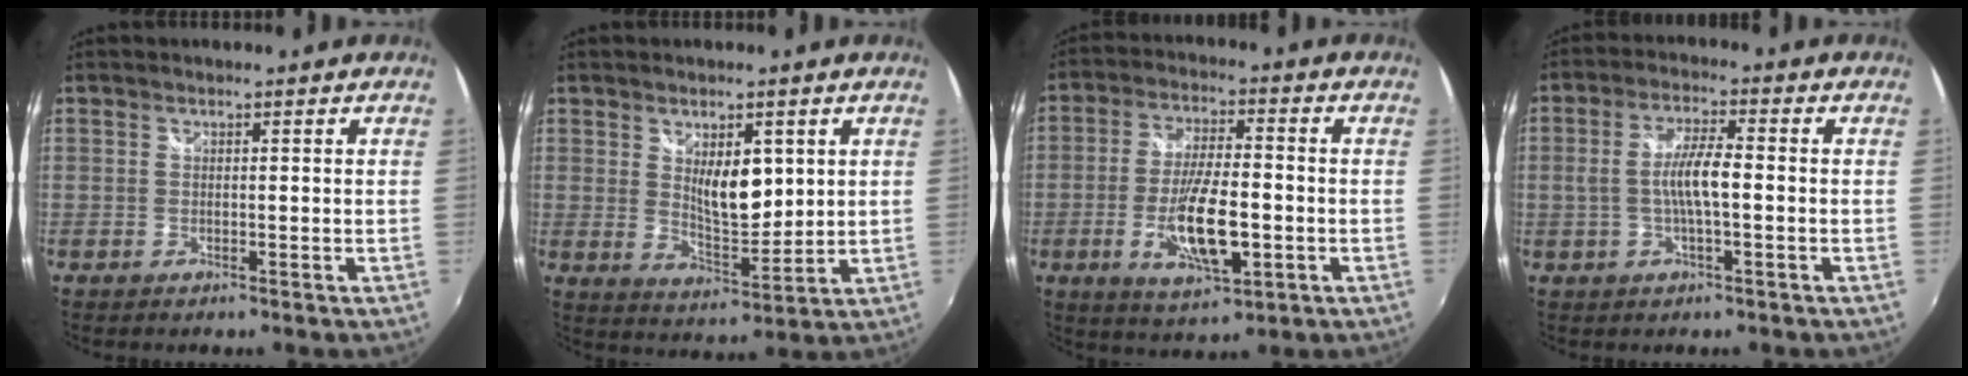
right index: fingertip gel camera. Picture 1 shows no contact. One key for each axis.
{"total": 8.1, "fx": 2.5, "fy": 3.7, "fz": 6.8, "tx": -0.102, "ty": -0.011, "tz": 0.050}
{"total": 12.4, "fx": -3.3, "fy": 3.7, "fz": 11.3, "tx": -0.218, "ty": -0.014, "tz": -0.055}
{"total": 6.6, "fx": -0.8, "fy": 1.2, "fz": 6.5, "tx": -0.121, "ty": 0.002, "tz": -0.013}